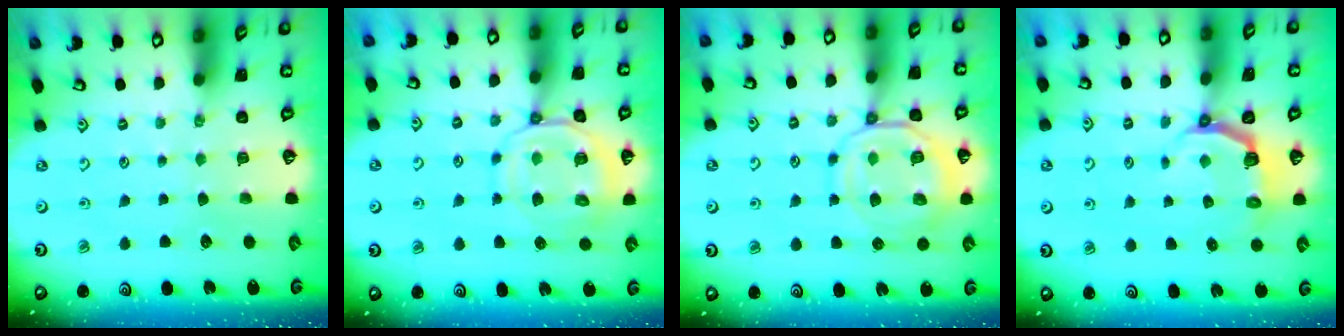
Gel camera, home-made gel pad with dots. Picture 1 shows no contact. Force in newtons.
{"total": 11.7, "press": 11.7, "slide": 1.3}
{"total": 12.4, "press": 12.3, "slide": 1.5}
{"total": 4.5, "press": 3.0, "slide": 3.4}